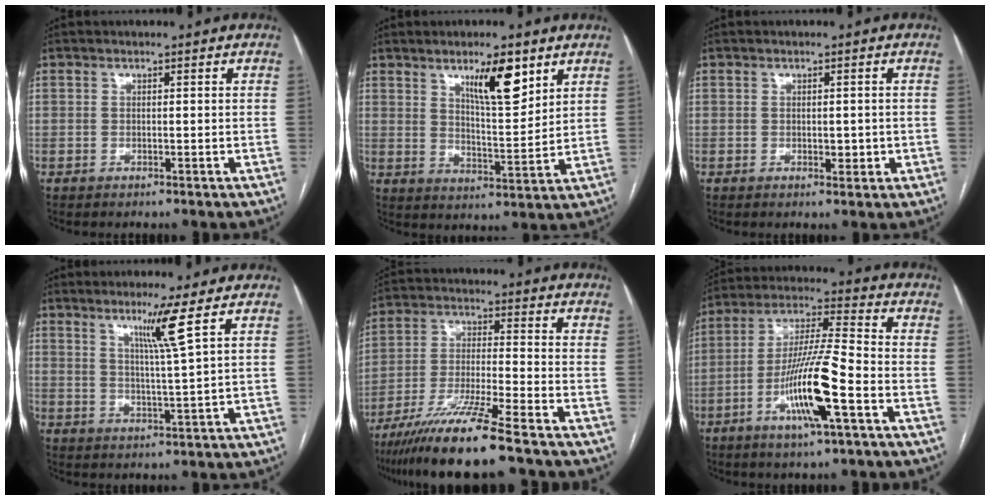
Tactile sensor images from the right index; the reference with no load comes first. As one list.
[{"total": 8.8, "force": [5.2, 1.8, 6.9], "torque": [-0.117, -0.007, 0.089]}, {"total": 1.9, "force": [-0.3, 1.0, 1.6], "torque": [-0.021, 0.001, 0.002]}, {"total": 5.7, "force": [3.0, -2.0, 4.4], "torque": [-0.082, -0.016, 0.059]}, {"total": 13.2, "force": [-9.8, -0.6, 8.8], "torque": [-0.165, -0.034, -0.175]}, {"total": 13.8, "force": [-5.2, 0.6, 12.7], "torque": [-0.245, -0.005, -0.095]}]